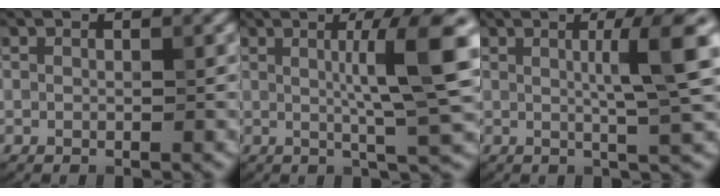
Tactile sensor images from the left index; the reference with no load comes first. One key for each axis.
{"total": 7.4, "fx": 1.0, "fy": 1.1, "fz": 7.2, "tx": -0.100, "ty": 0.009, "tz": 0.016}
{"total": 6.0, "fx": 1.1, "fy": 0.8, "fz": 5.8, "tx": -0.081, "ty": 0.008, "tz": 0.016}